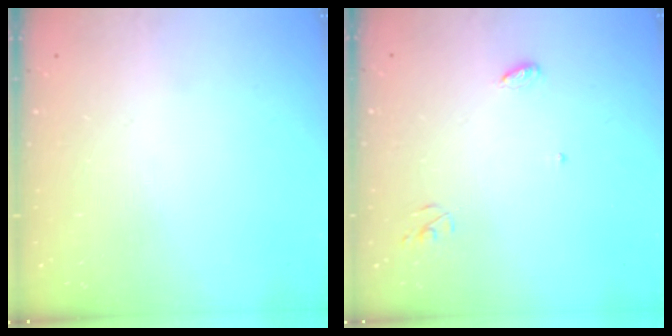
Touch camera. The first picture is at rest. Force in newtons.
{"total": 3.5, "press": 3.5, "slide": 0.2}